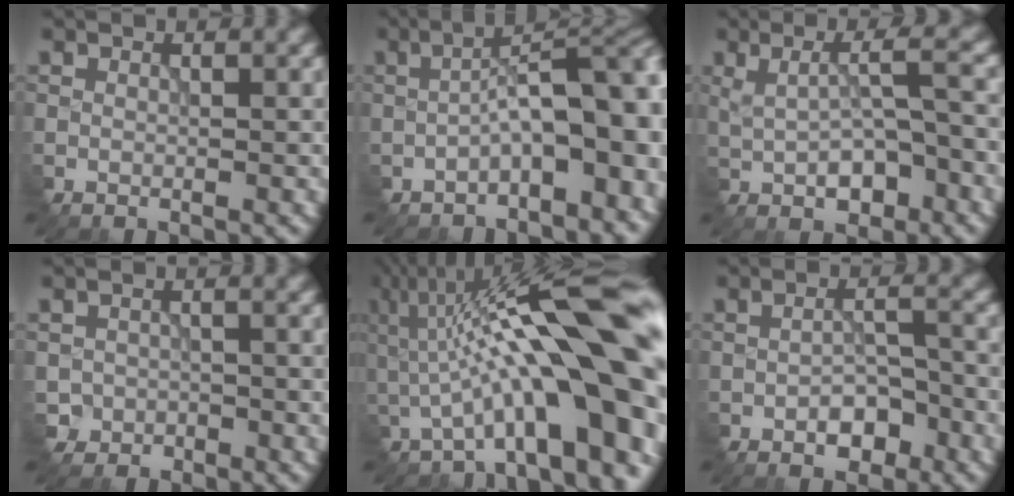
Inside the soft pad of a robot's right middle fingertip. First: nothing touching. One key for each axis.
{"total": 9.5, "fx": -1.9, "fy": 3.6, "fz": 8.6, "tx": -0.122, "ty": 0.016, "tz": -0.029}
{"total": 4.4, "fx": 0.0, "fy": 1.4, "fz": 4.2, "tx": -0.067, "ty": 0.006, "tz": 0.003}
{"total": 1.7, "fx": -1.0, "fy": 1.3, "fz": -0.3, "tx": 0.005, "ty": 0.000, "tz": -0.014}
{"total": 17.4, "fx": 1.2, "fy": 5.0, "fz": 16.6, "tx": -0.237, "ty": 0.041, "tz": 0.027}
{"total": 3.1, "fx": -1.8, "fy": 1.4, "fz": 2.1, "tx": -0.035, "ty": 0.003, "tz": -0.029}